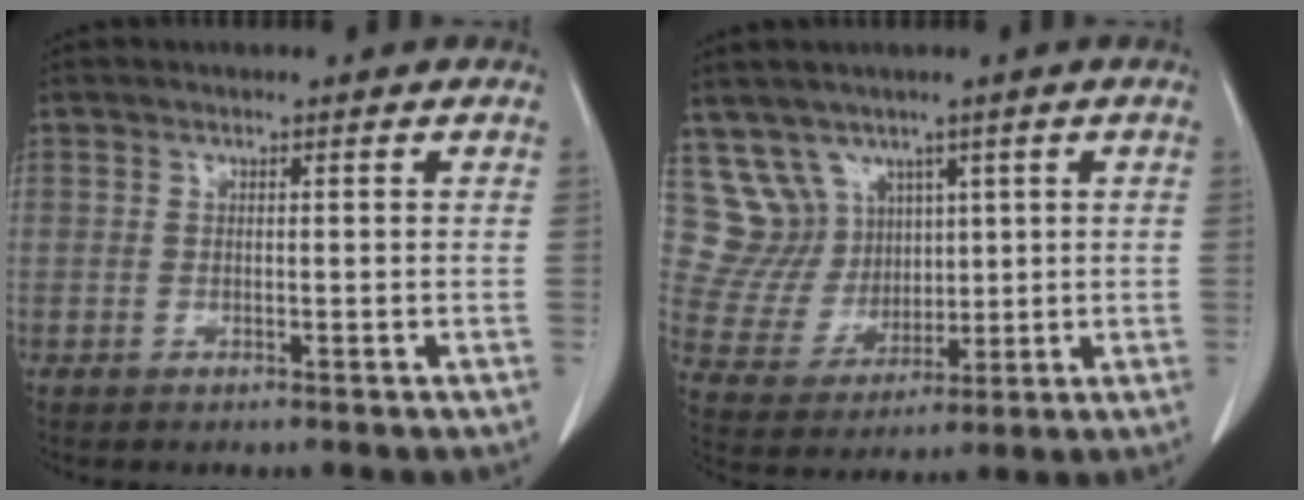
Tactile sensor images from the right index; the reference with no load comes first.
{"total": 8.1, "force": [4.7, 6.5, 0.5], "torque": [-0.021, 0.034, 0.108]}